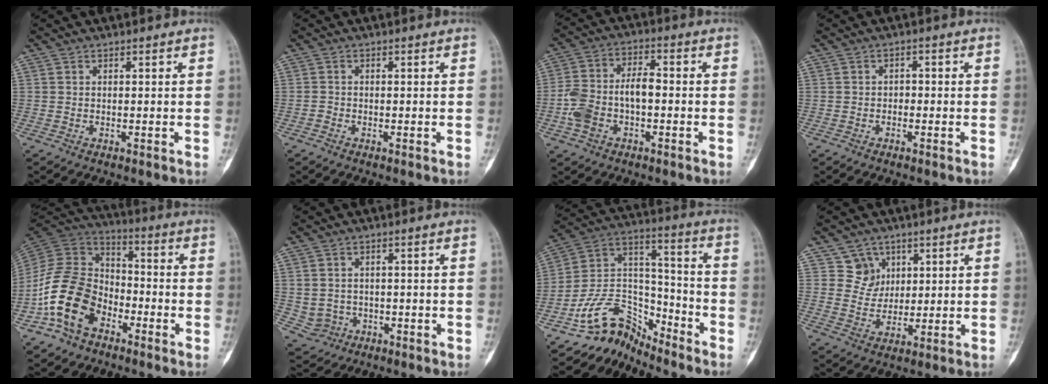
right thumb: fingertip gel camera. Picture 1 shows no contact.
{"total": 0.8, "force": [-0.4, 0.6, 0.3], "torque": [-0.003, 0.002, -0.011]}
{"total": 10.5, "force": [-2.1, 6.1, 8.2], "torque": [-0.167, 0.038, -0.042]}
{"total": 1.4, "force": [-0.5, 1.2, 0.7], "torque": [0.000, 0.009, -0.012]}
{"total": 16.3, "force": [-7.1, 11.5, 9.1], "torque": [-0.156, 0.062, -0.142]}
{"total": 4.2, "force": [-0.4, 4.1, 0.7], "torque": [0.001, 0.009, 0.003]}
{"total": 11.9, "force": [-10.1, 6.0, 1.7], "torque": [-0.010, 0.126, -0.196]}
{"total": 5.8, "force": [3.0, 4.9, 0.2], "torque": [0.030, -0.020, 0.060]}